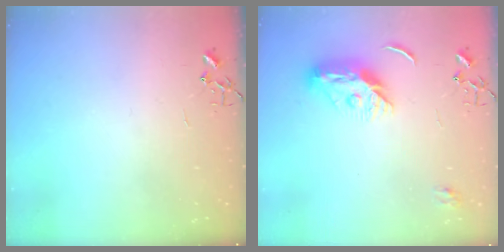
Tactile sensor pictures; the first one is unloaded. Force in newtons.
{"total": 11.3, "press": 11.3, "slide": 0.7}